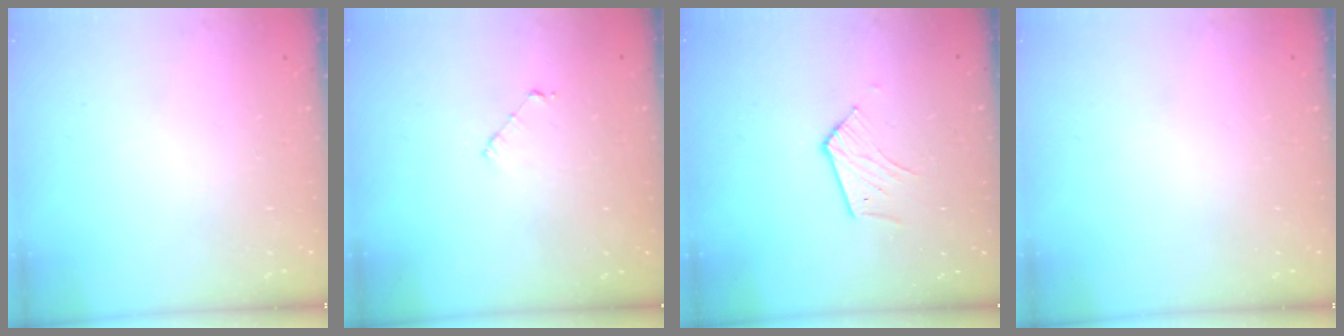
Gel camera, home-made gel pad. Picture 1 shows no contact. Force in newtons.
{"total": 3.5, "press": 3.5, "slide": 0.2}
{"total": 4.7, "press": 4.7, "slide": 0.4}
{"total": 0.0}